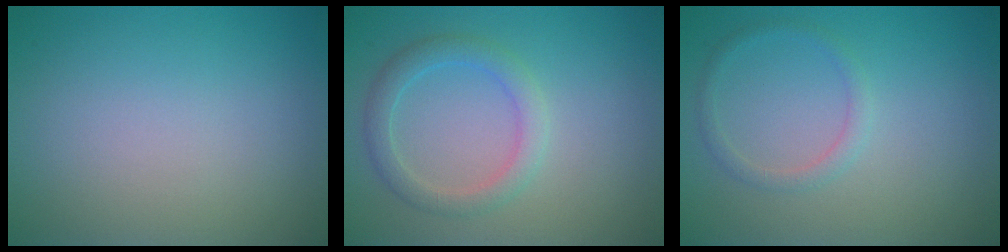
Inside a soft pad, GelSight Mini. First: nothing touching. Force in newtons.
{"total": 2.7, "press": 2.7, "slide": 0.0}
{"total": 1.3, "press": 1.3, "slide": 0.1}